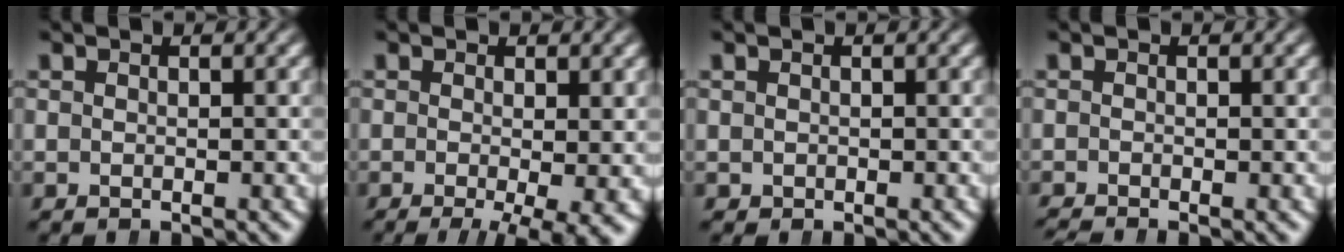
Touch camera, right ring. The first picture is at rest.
{"total": 6.1, "force": [-4.1, 1.6, 4.1], "torque": [-0.061, -0.031, -0.046]}
{"total": 0.6, "force": [0.0, 0.6, -0.1], "torque": [-0.006, -0.009, 0.007]}
{"total": 1.4, "force": [-1.3, 0.6, 0.1], "torque": [-0.006, -0.013, -0.018]}